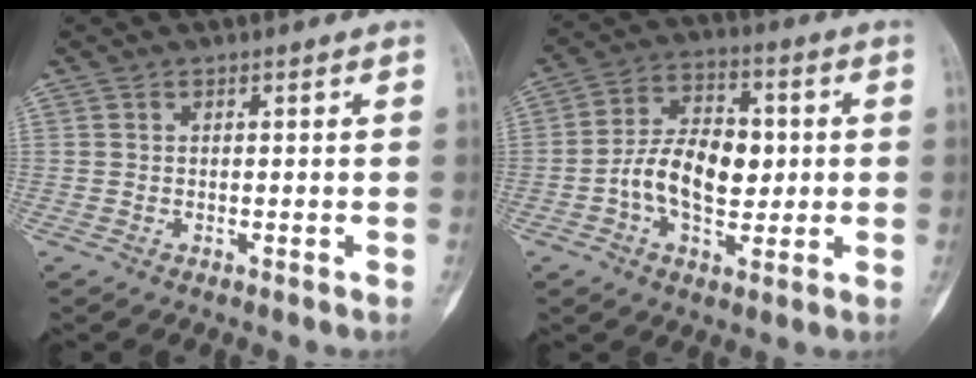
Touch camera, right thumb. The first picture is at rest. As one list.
[{"total": 12.8, "force": [-0.8, 7.8, 10.1], "torque": [-0.150, 0.020, -0.017]}]